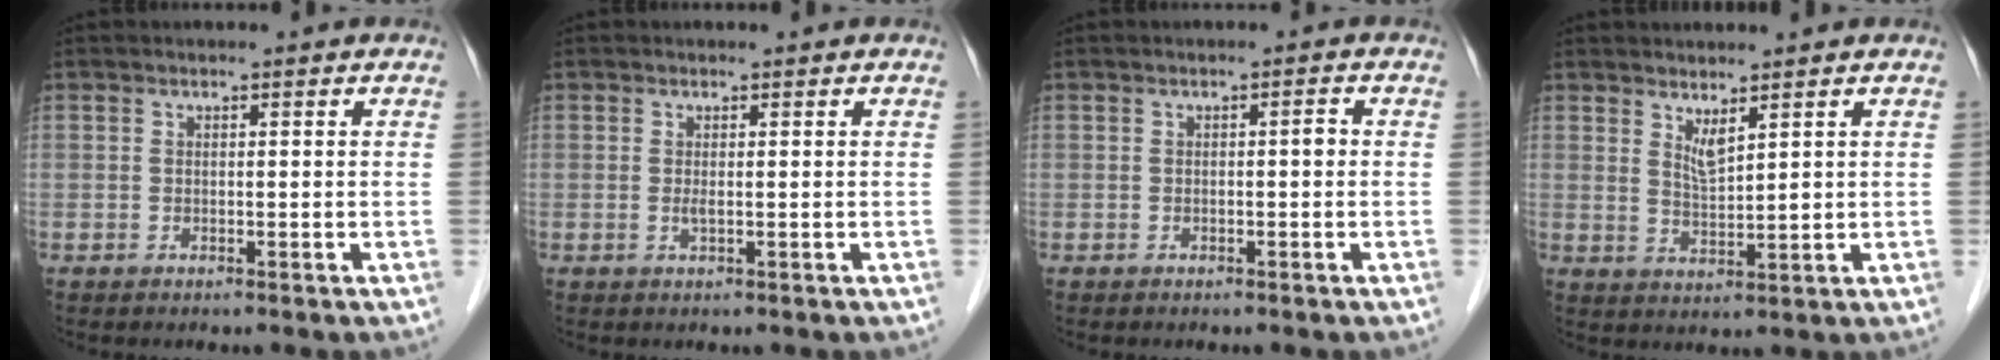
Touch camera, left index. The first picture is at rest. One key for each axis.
{"total": 0.7, "fx": 0.0, "fy": 0.0, "fz": 0.7, "tx": -0.022, "ty": -0.003, "tz": 0.000}
{"total": 1.0, "fx": -0.2, "fy": 0.2, "fz": 0.9, "tx": -0.011, "ty": 0.002, "tz": -0.004}
{"total": 2.8, "fx": 1.8, "fy": 0.2, "fz": 2.1, "tx": -0.045, "ty": -0.014, "tz": 0.041}